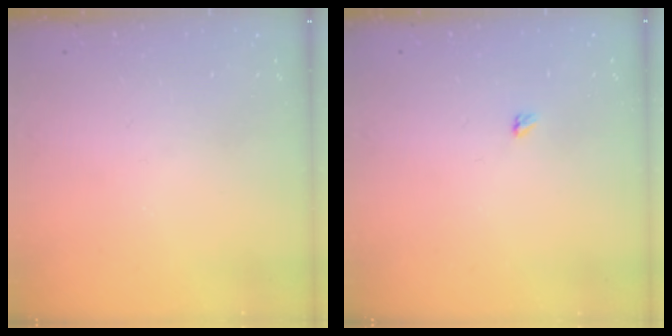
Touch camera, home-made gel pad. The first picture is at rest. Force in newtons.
{"total": 2.4, "press": 2.4, "slide": 0.4}